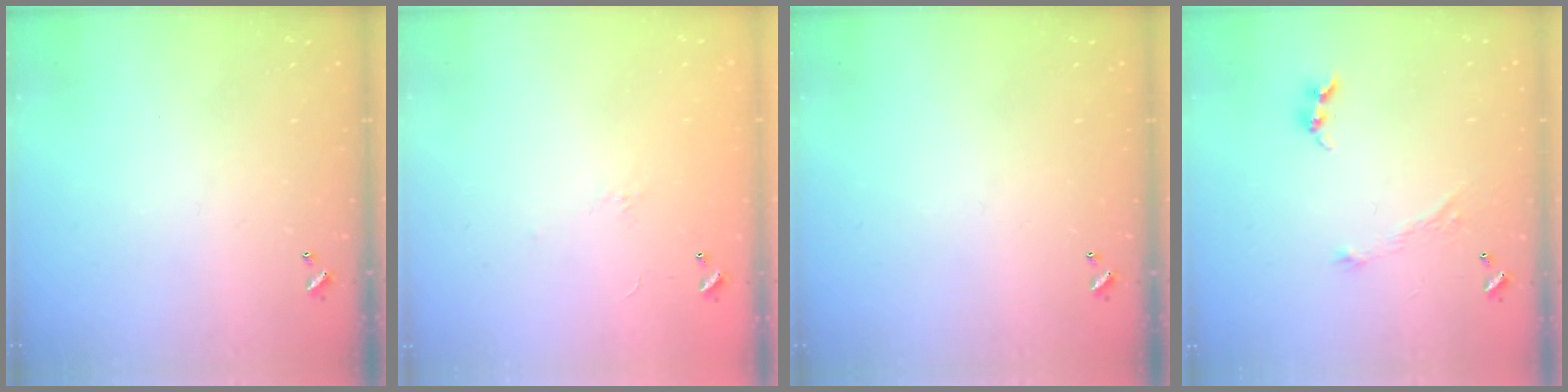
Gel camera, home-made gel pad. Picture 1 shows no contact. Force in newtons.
{"total": 5.4, "press": 5.4, "slide": 0.8}
{"total": 0.0}
{"total": 2.3, "press": 2.3, "slide": 0.4}